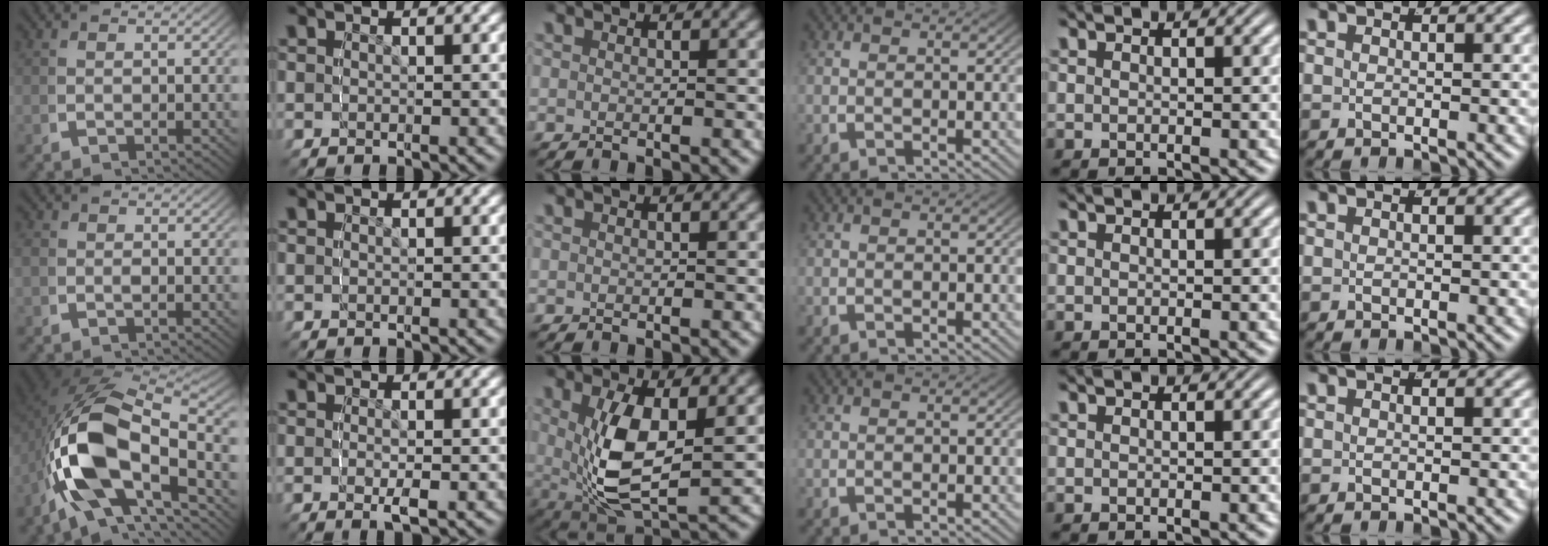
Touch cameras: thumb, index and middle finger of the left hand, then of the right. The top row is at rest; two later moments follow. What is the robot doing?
{"motion": "grasp_and_lifting", "object": "button"}